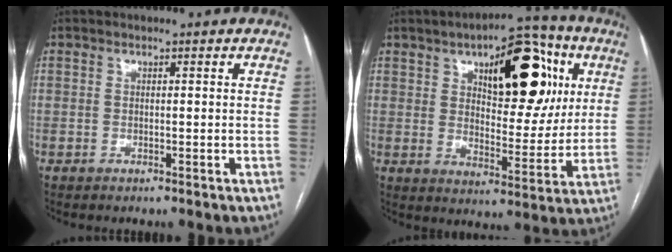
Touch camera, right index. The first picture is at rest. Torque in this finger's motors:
{"motor_torque": [1.16, 0.98, 0.57, 0.12]}